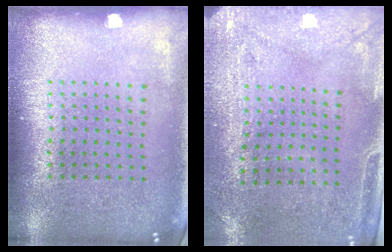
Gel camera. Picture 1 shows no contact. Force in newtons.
{"total": 3.0, "press": 2.4, "slide": 1.7}